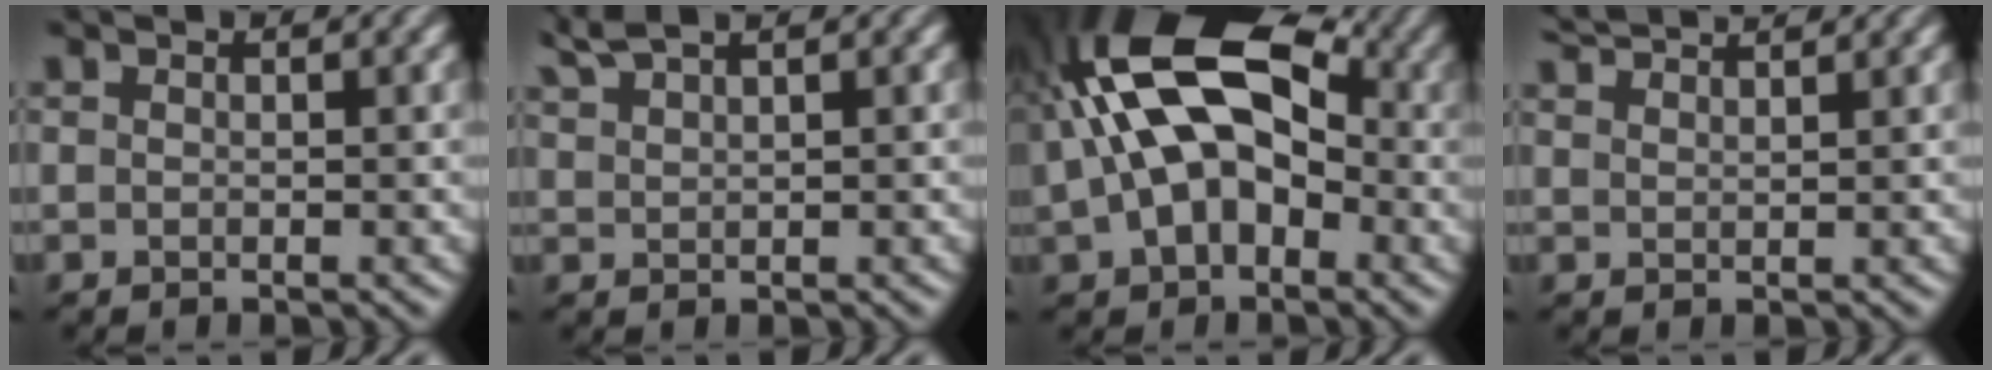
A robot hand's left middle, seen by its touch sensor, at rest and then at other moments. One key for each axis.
{"total": 2.7, "fx": 2.5, "fy": 0.2, "fz": 1.0, "tx": -0.024, "ty": 0.014, "tz": 0.058}
{"total": 13.7, "fx": 1.9, "fy": 8.2, "fz": 10.9, "tx": -0.188, "ty": 0.030, "tz": 0.019}
{"total": 2.9, "fx": 2.8, "fy": 0.0, "fz": 0.5, "tx": -0.012, "ty": 0.010, "tz": 0.051}